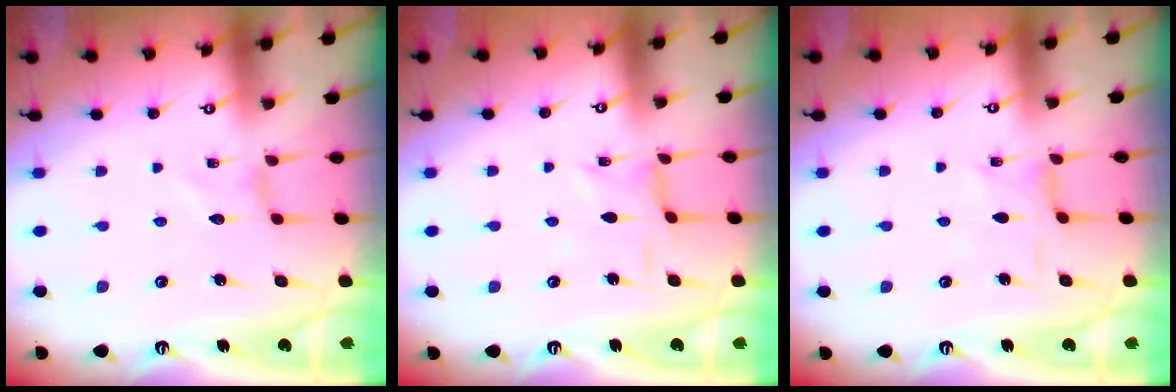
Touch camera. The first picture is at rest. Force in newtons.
{"total": 1.7, "press": 1.6, "slide": 0.3}
{"total": 1.3, "press": 1.2, "slide": 0.1}